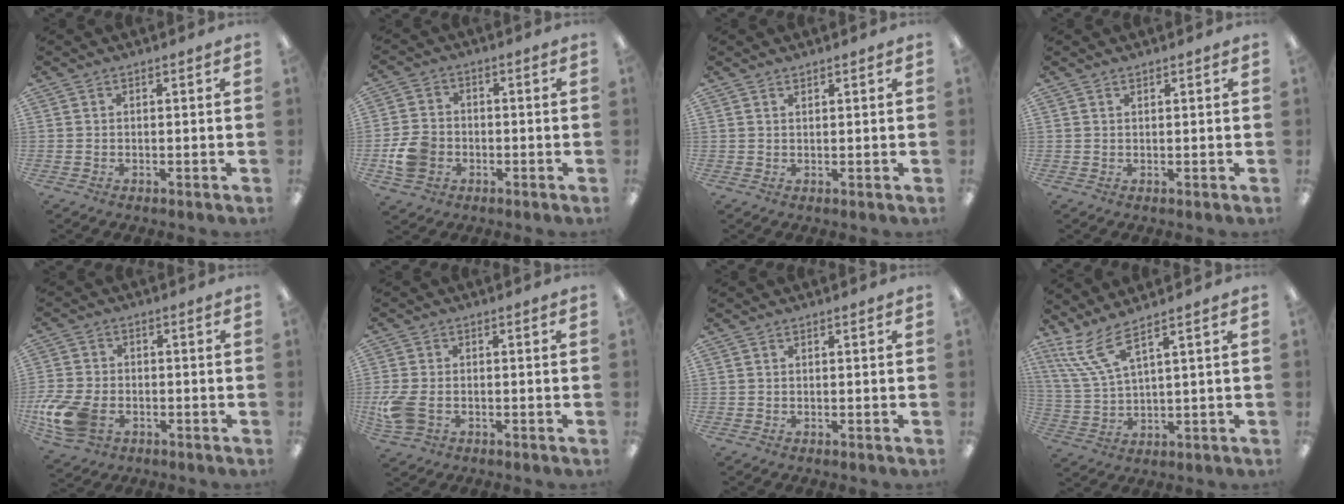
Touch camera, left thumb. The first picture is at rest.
{"total": 7.6, "force": [-2.4, 6.2, 3.7], "torque": [-0.078, 0.013, -0.044]}
{"total": 0.8, "force": [0.8, 0.2, 0.2], "torque": [-0.004, 0.000, 0.015]}
{"total": 0.5, "force": [0.5, 0.1, 0.1], "torque": [-0.003, 0.000, 0.010]}
{"total": 11.1, "force": [-4.1, 7.4, 7.3], "torque": [-0.165, 0.010, -0.072]}
{"total": 6.8, "force": [-1.7, 4.6, 4.8], "torque": [-0.122, -0.003, -0.033]}
{"total": 0.0}
{"total": 9.7, "force": [6.3, 2.6, 6.9], "torque": [-0.153, -0.022, 0.118]}